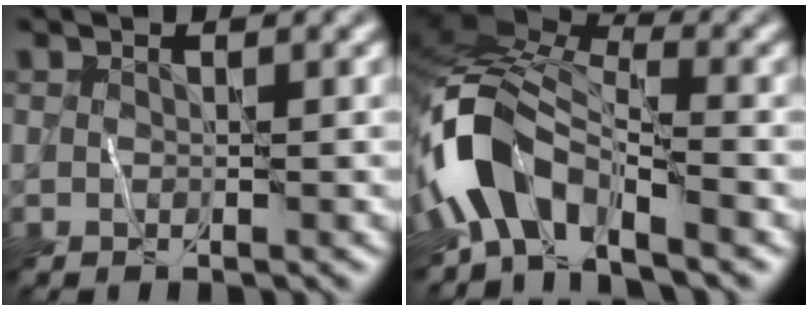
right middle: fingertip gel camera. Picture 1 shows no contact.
{"total": 7.7, "force": [-4.8, 3.4, 4.9], "torque": [-0.088, 0.009, -0.112]}